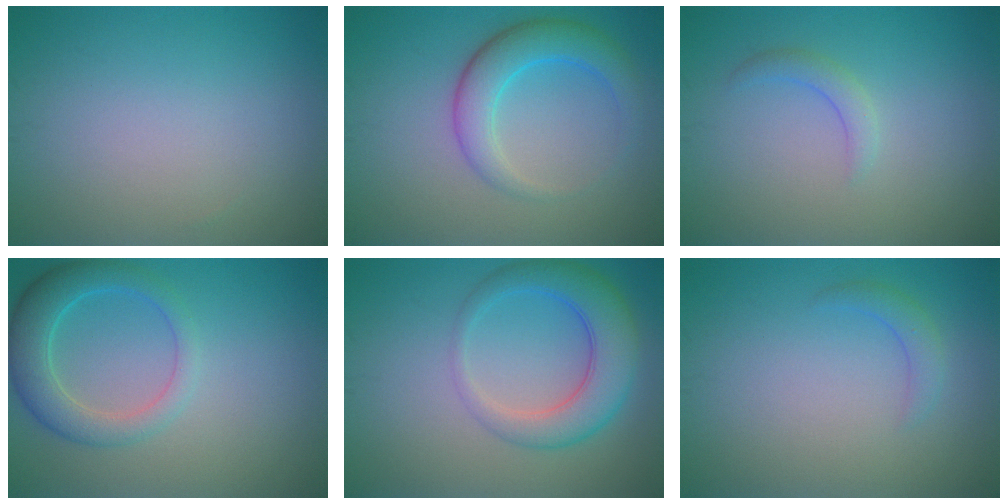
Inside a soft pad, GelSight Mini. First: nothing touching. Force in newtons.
{"total": 4.5, "press": 4.5, "slide": 0.1}
{"total": 1.5, "press": 1.5, "slide": 0.2}
{"total": 4.4, "press": 4.4, "slide": 0.3}
{"total": 5.4, "press": 5.4, "slide": 0.2}
{"total": 1.6, "press": 1.6, "slide": 0.0}